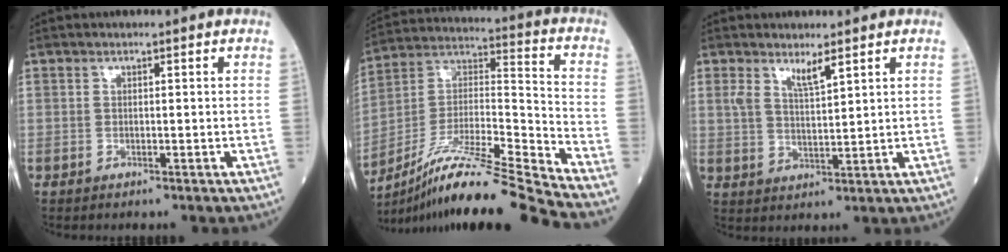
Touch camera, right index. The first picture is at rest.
{"total": 20.7, "force": [-17.2, -1.5, 11.4], "torque": [-0.219, -0.004, -0.314]}
{"total": 3.8, "force": [2.6, 0.6, 2.7], "torque": [-0.053, -0.003, 0.051]}